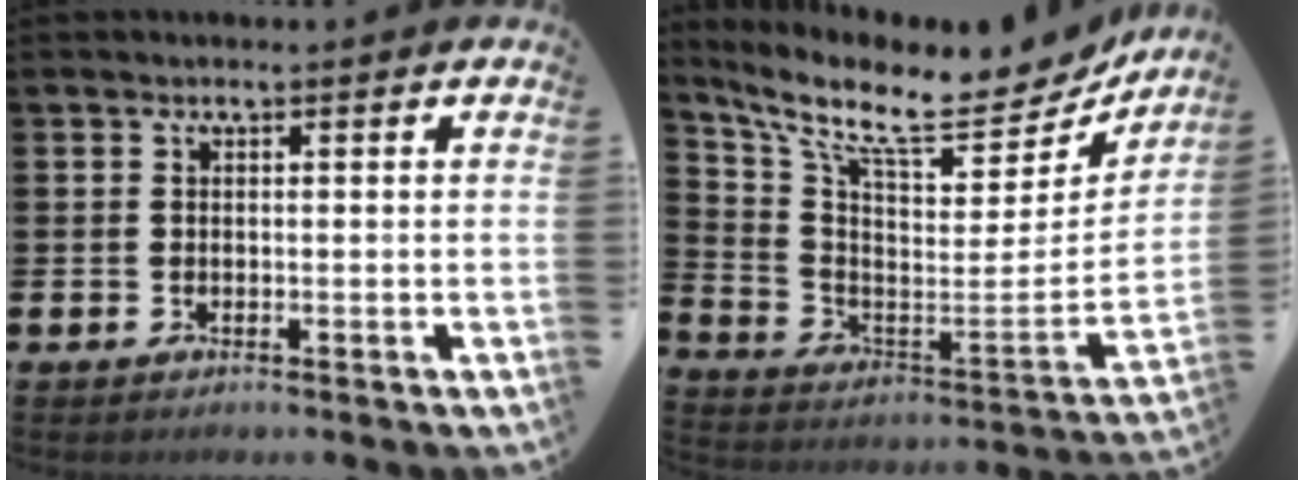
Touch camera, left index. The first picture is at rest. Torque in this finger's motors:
{"motor_torque": [0.91, -1.23, 0.41, 0.21]}